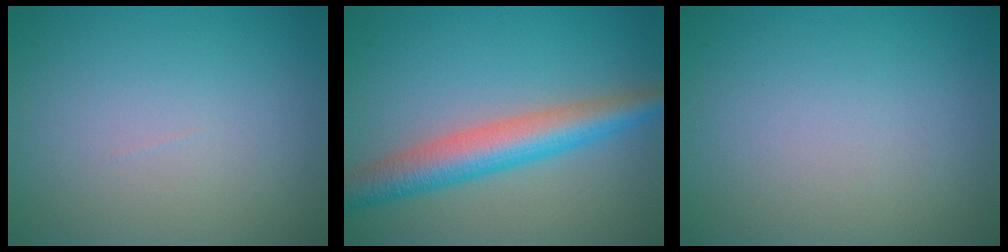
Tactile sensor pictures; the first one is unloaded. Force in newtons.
{"total": 5.7, "press": 5.7, "slide": 0.1}
{"total": 0.0}